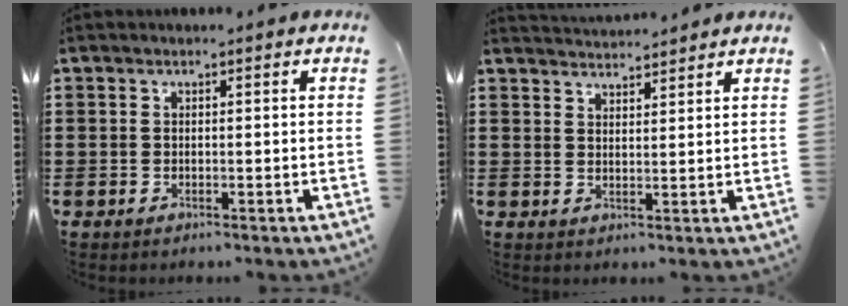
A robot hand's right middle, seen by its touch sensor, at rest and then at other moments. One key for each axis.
{"total": 2.7, "fx": 2.7, "fy": 0.0, "fz": -0.2, "tx": -0.003, "ty": -0.006, "tz": 0.052}